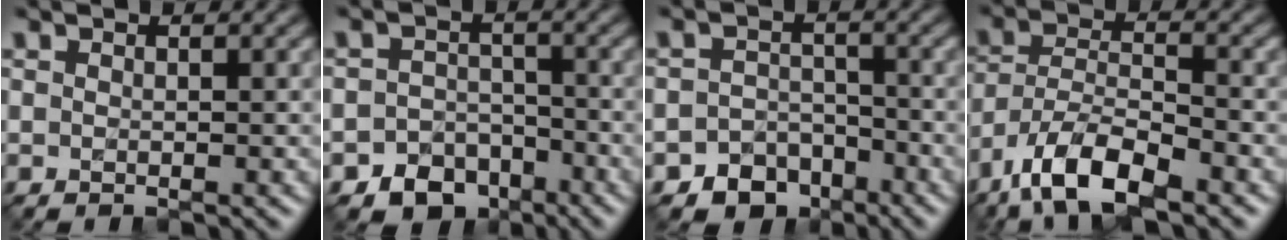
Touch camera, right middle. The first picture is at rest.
{"total": 5.0, "force": [-3.7, 3.3, 0.4], "torque": [0.007, 0.006, -0.052]}
{"total": 4.6, "force": [-3.5, 3.0, 0.0], "torque": [0.011, 0.006, -0.048]}
{"total": 8.2, "force": [-5.8, 2.9, 5.1], "torque": [-0.094, 0.011, -0.113]}